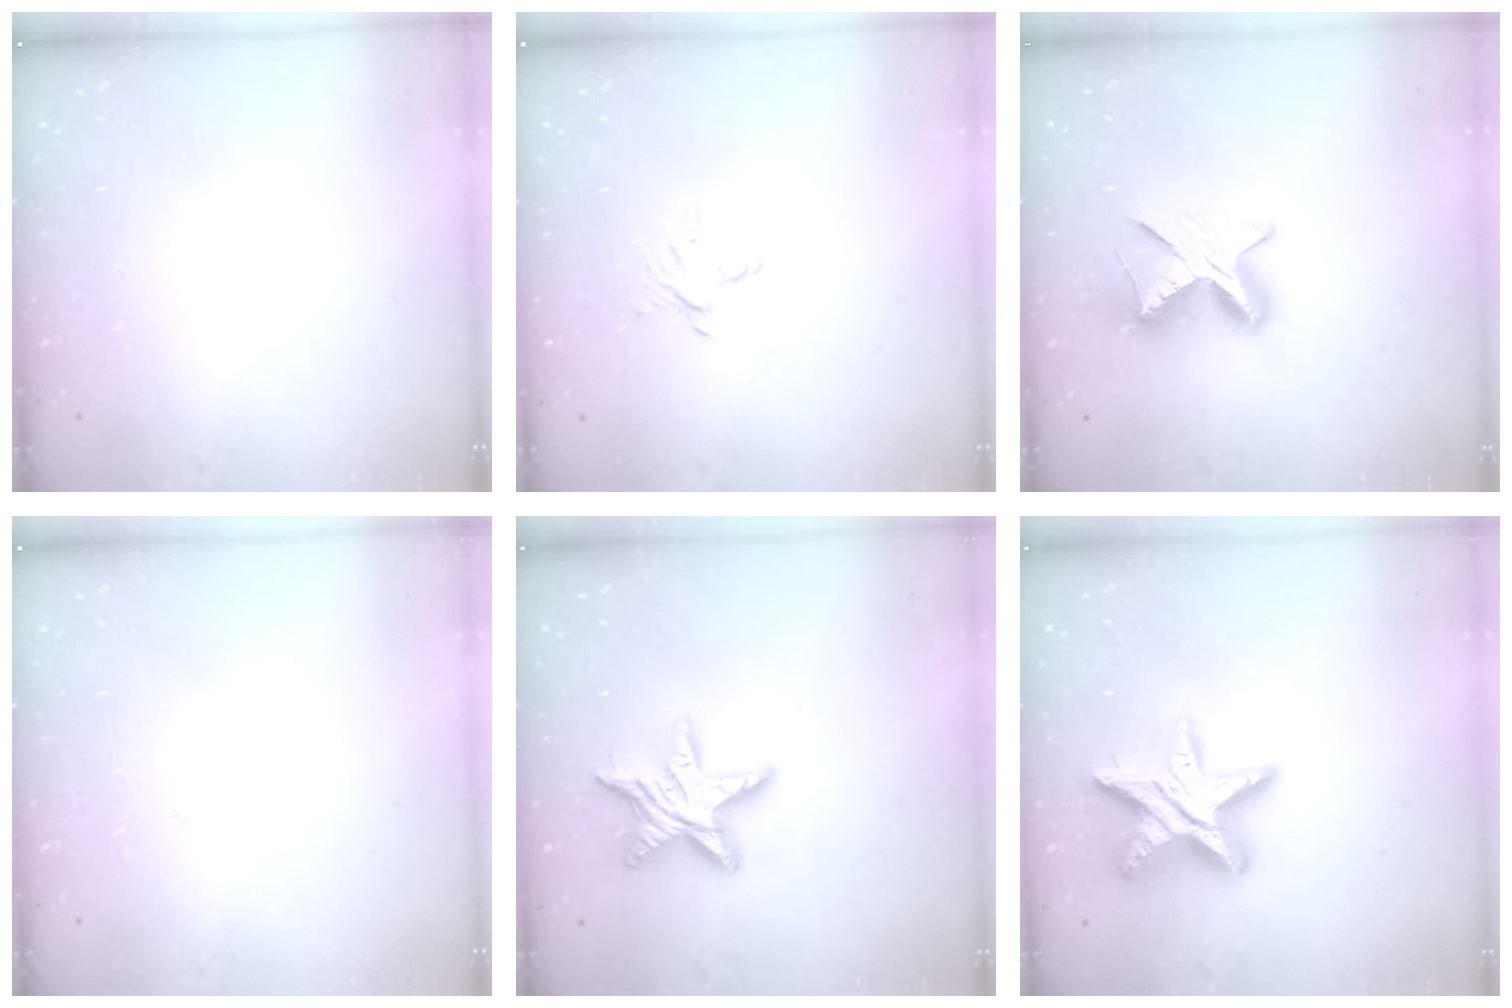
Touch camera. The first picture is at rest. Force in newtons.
{"total": 3.7, "press": 3.7, "slide": 0.3}
{"total": 9.4, "press": 9.4, "slide": 0.9}
{"total": 0.0}
{"total": 13.2, "press": 13.2, "slide": 0.6}
{"total": 16.7, "press": 16.6, "slide": 1.5}